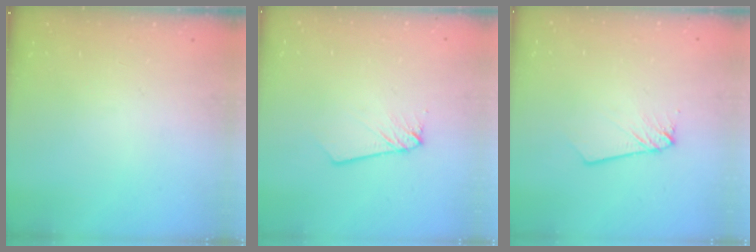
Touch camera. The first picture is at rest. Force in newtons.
{"total": 1.7, "press": 1.7, "slide": 0.1}
{"total": 1.7, "press": 1.7, "slide": 0.1}